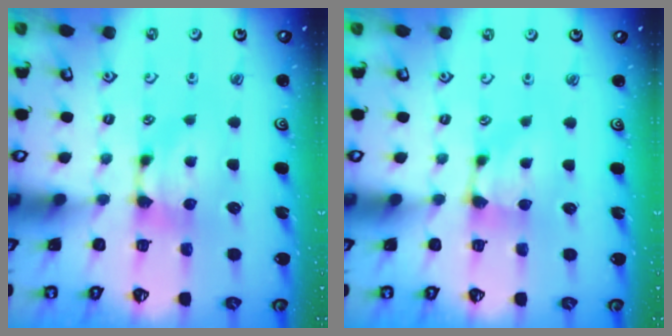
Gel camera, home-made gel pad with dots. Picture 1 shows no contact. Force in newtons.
{"total": 0.6, "press": 0.4, "slide": 0.4}